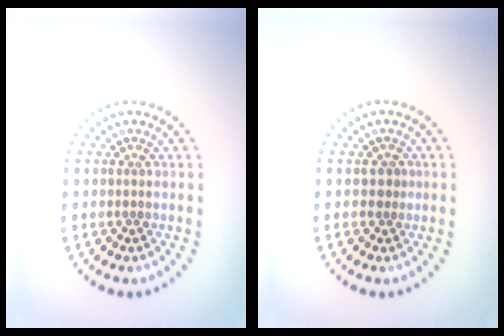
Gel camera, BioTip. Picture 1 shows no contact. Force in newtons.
{"total": 0.8, "press": 0.5, "slide": 0.6}